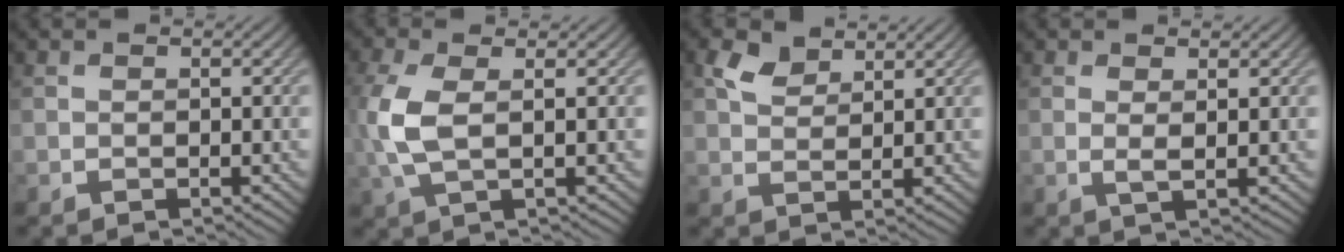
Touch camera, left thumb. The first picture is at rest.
{"total": 5.6, "force": [0.7, 2.4, 5.0], "torque": [-0.138, 0.004, 0.010]}
{"total": 3.1, "force": [2.3, 1.3, 1.5], "torque": [-0.039, 0.003, 0.047]}
{"total": 1.5, "force": [0.8, 0.1, 1.3], "torque": [-0.031, 0.003, 0.010]}